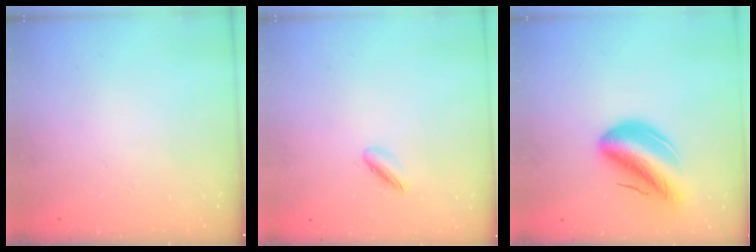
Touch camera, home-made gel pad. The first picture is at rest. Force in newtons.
{"total": 3.1, "press": 3.0, "slide": 0.6}
{"total": 9.5, "press": 9.1, "slide": 2.7}